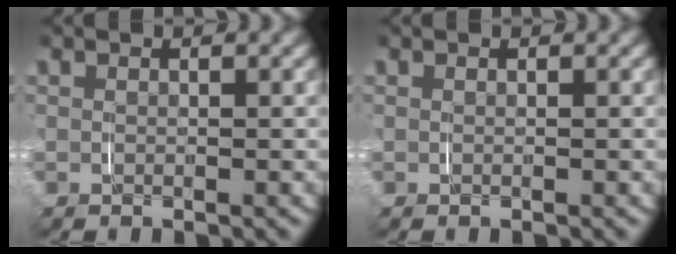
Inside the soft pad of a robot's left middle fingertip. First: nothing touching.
{"total": 0.0}